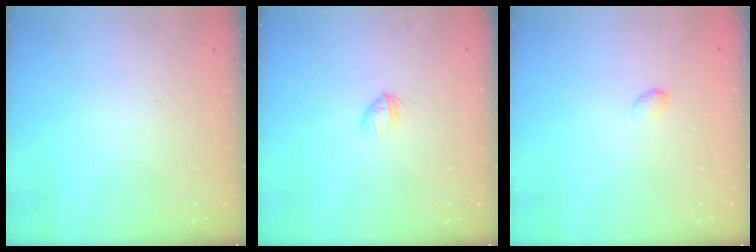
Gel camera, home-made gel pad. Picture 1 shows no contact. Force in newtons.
{"total": 2.8, "press": 2.6, "slide": 0.9}
{"total": 2.9, "press": 2.9, "slide": 0.4}